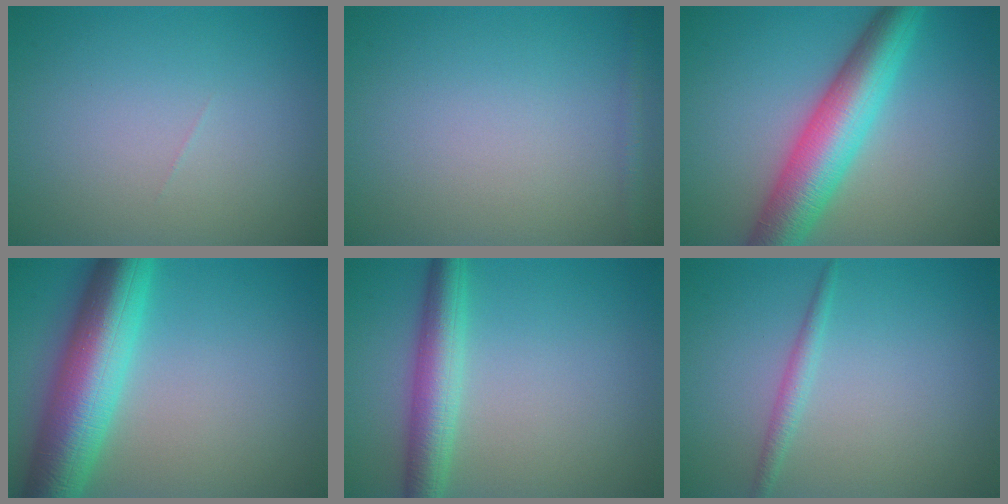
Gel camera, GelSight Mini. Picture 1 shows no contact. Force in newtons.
{"total": 1.0, "press": 1.0, "slide": 0.1}
{"total": 8.0, "press": 8.0, "slide": 0.0}
{"total": 9.9, "press": 9.9, "slide": 0.0}
{"total": 4.5, "press": 4.5, "slide": 0.1}
{"total": 1.4, "press": 1.4, "slide": 0.1}